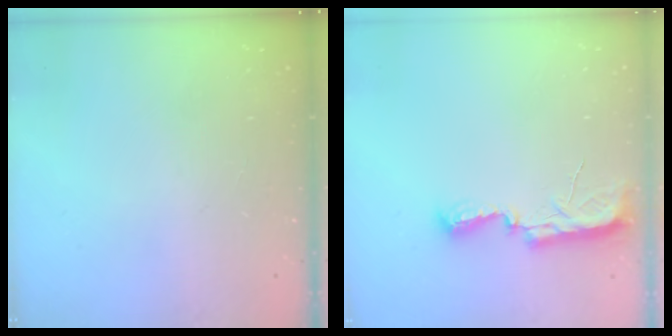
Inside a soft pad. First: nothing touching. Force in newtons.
{"total": 7.7, "press": 7.7, "slide": 0.8}